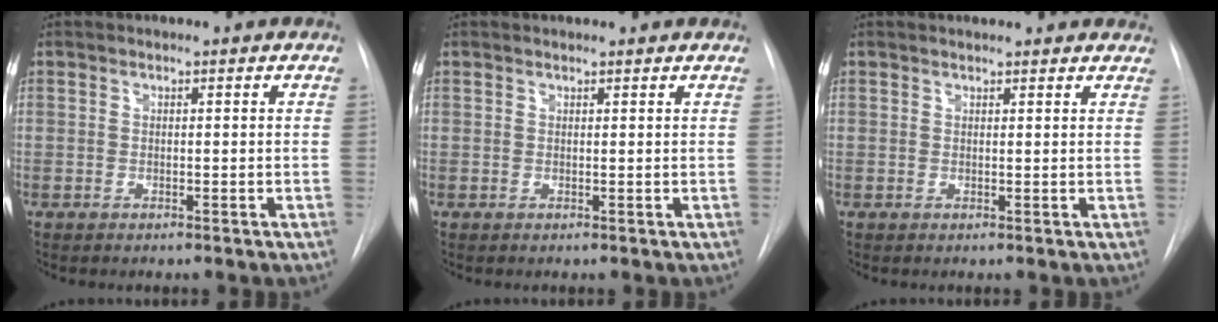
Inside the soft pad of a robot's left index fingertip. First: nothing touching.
{"total": 2.3, "force": [2.2, 0.3, 0.5], "torque": [-0.013, 0.017, 0.024]}
{"total": 7.0, "force": [6.4, 1.9, 1.8], "torque": [-0.013, 0.015, 0.060]}